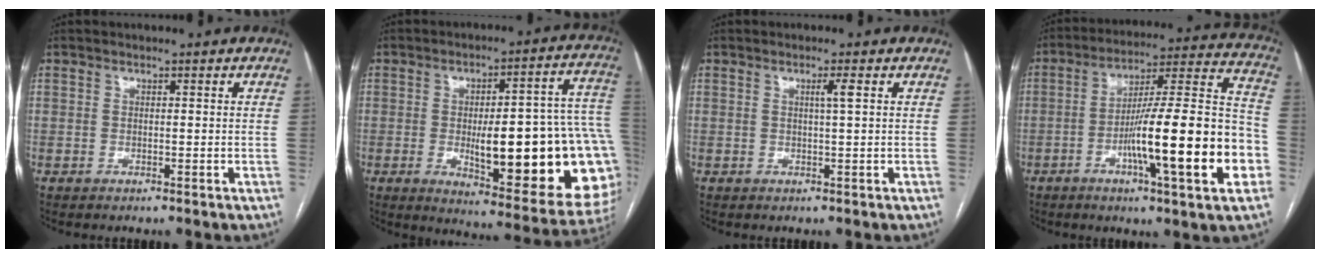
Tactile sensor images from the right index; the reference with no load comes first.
{"total": 26.9, "force": [-3.3, 5.9, 26.0], "torque": [-0.252, 0.017, -0.027]}
{"total": 1.5, "force": [0.5, -0.3, 1.4], "torque": [-0.023, 0.002, 0.010]}
{"total": 22.0, "force": [-6.6, 1.4, 21.0], "torque": [-0.284, 0.008, -0.098]}